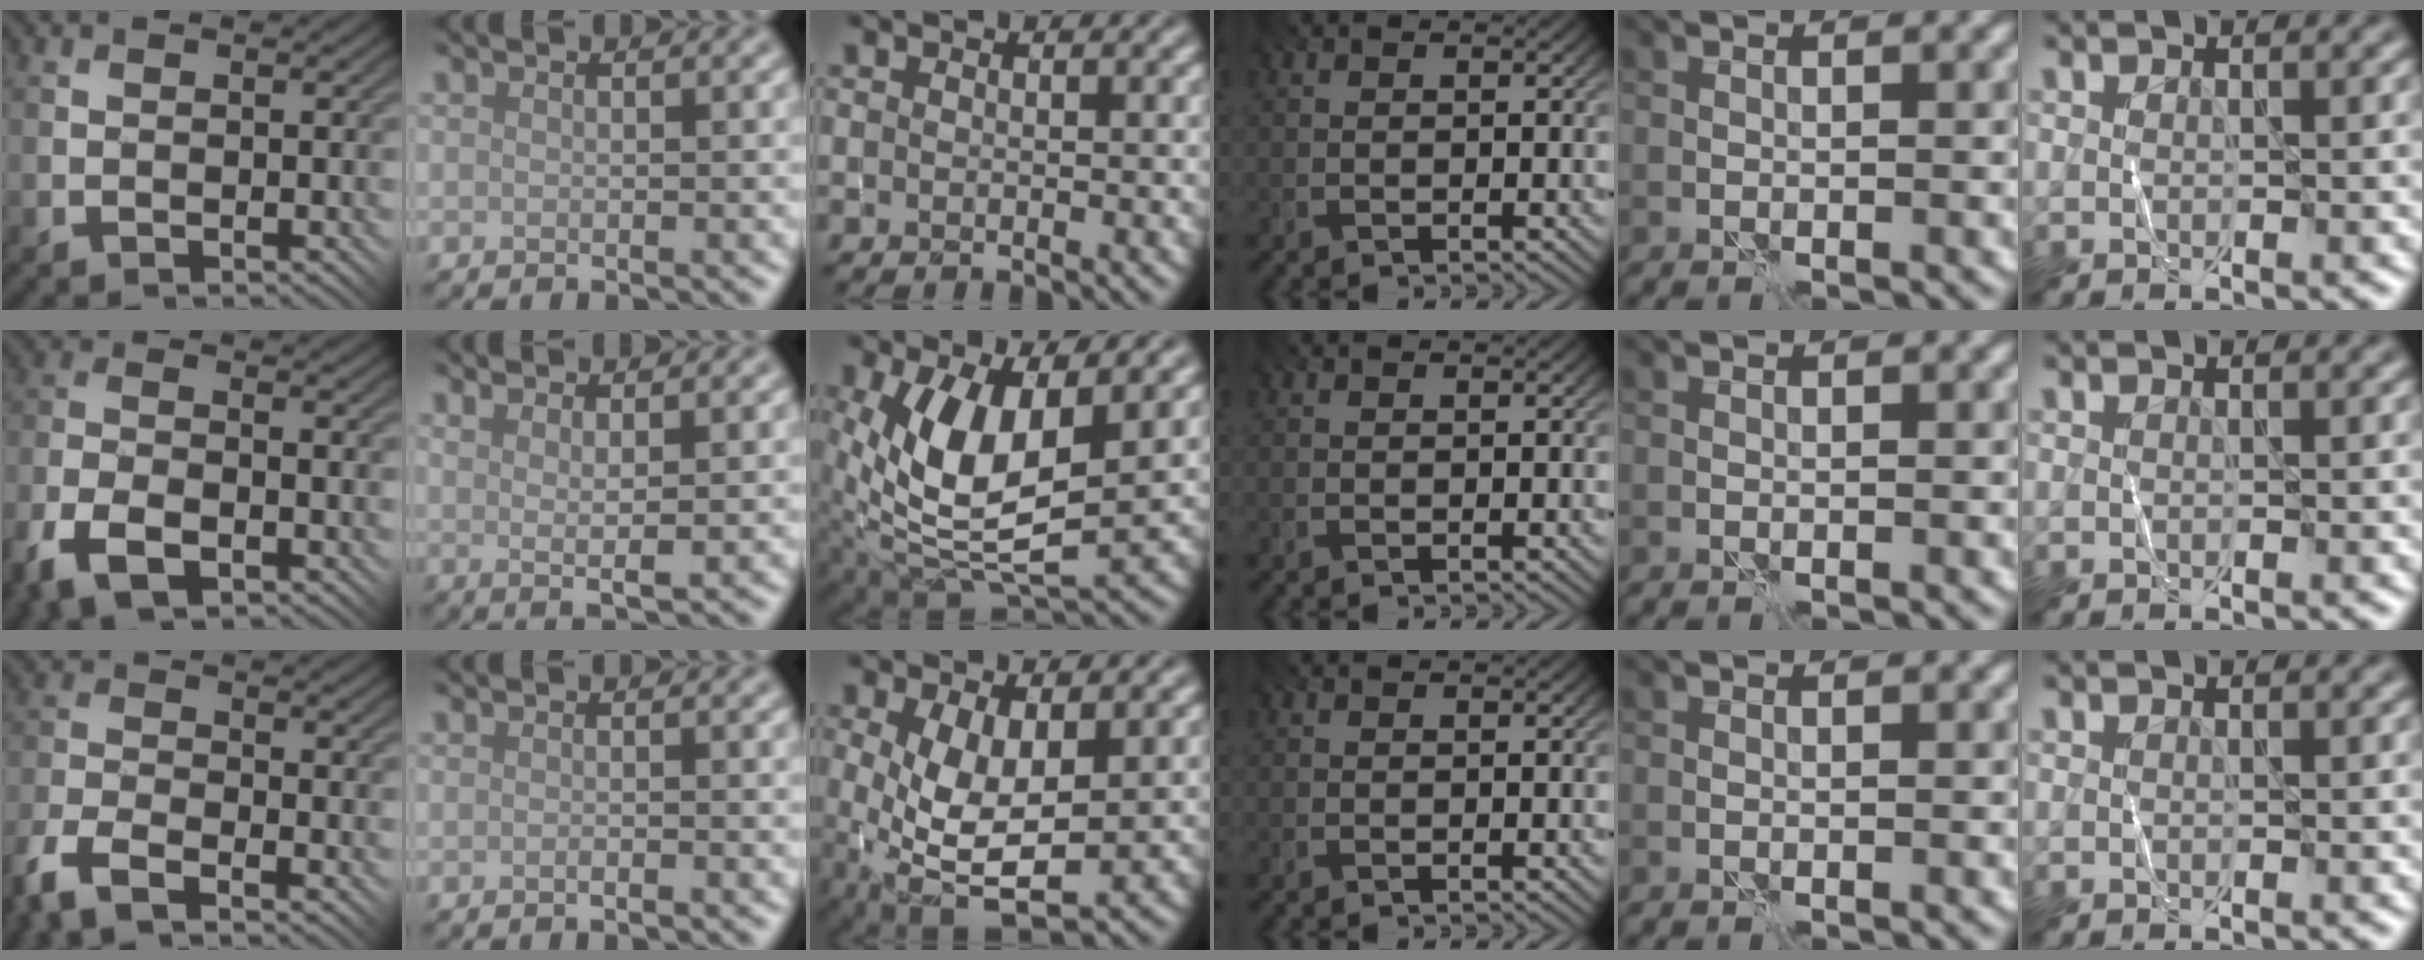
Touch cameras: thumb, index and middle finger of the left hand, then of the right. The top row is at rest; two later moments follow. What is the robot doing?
{"motion": "fold", "object": "shorts"}